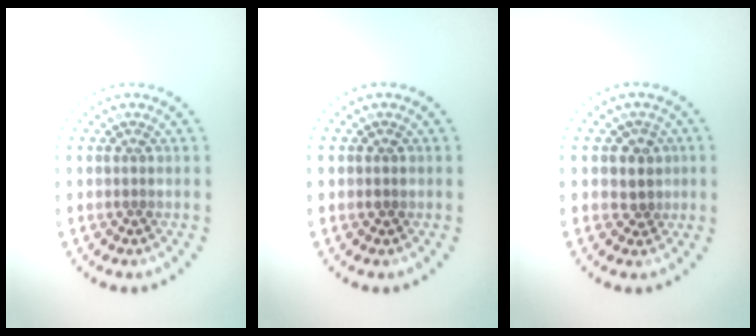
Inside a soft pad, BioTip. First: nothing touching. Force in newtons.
{"total": 0.7, "press": 0.7, "slide": 0.1}
{"total": 1.6, "press": 1.4, "slide": 0.7}